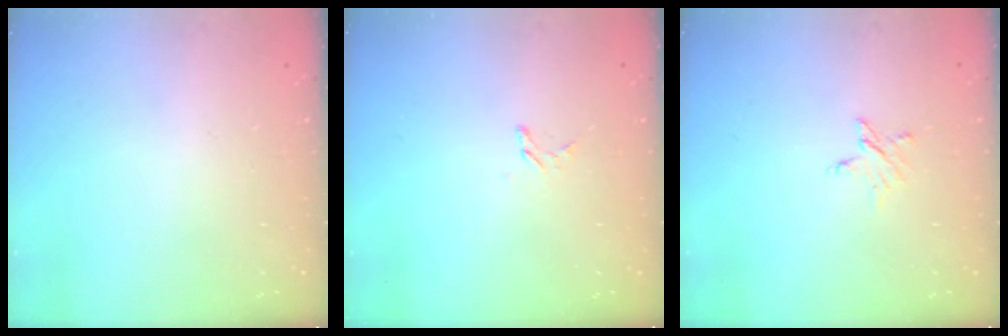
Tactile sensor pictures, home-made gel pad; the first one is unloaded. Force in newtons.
{"total": 2.4, "press": 2.4, "slide": 0.2}
{"total": 2.5, "press": 2.5, "slide": 0.2}